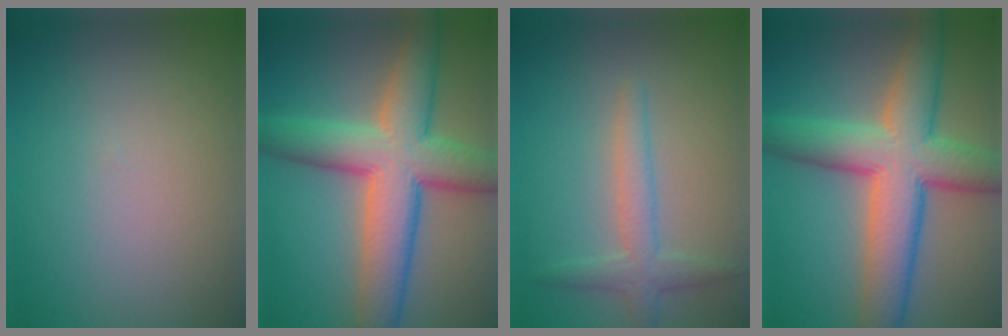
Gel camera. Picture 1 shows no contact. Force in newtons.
{"total": 9.9, "press": 9.9, "slide": 0.3}
{"total": 2.7, "press": 2.7, "slide": 0.1}
{"total": 9.9, "press": 9.9, "slide": 0.3}